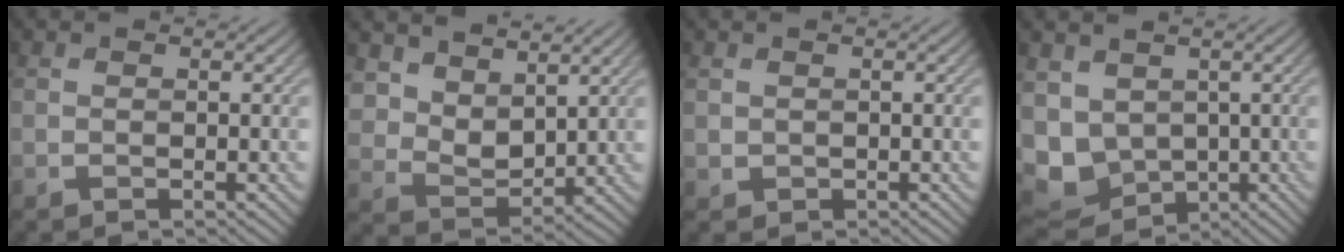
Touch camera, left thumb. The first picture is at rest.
{"total": 7.2, "force": [5.2, 3.7, 3.3], "torque": [-0.092, -0.005, 0.102]}
{"total": 0.9, "force": [0.4, 0.8, 0.2], "torque": [-0.008, -0.004, 0.011]}
{"total": 7.9, "force": [0.5, 6.5, 4.5], "torque": [-0.130, -0.025, 0.019]}